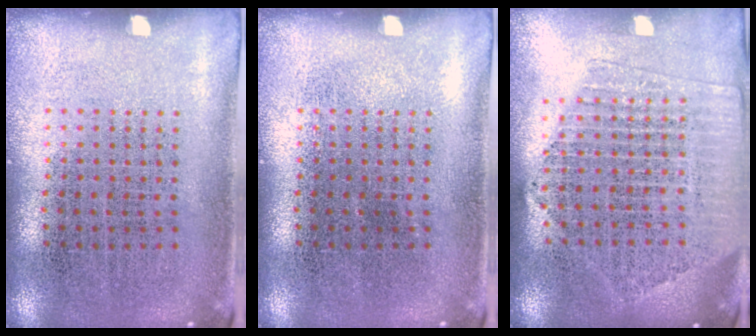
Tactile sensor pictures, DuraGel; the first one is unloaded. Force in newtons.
{"total": 0.0}
{"total": 2.0, "press": 1.8, "slide": 0.9}